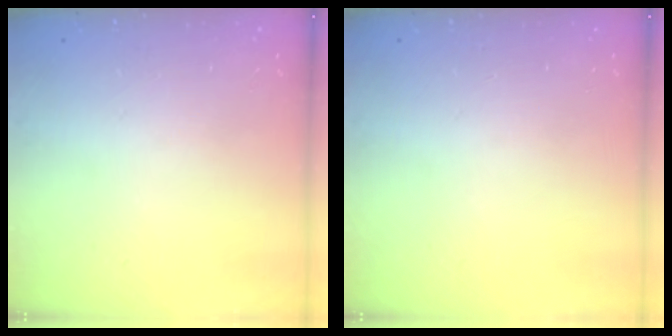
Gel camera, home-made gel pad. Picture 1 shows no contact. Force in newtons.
{"total": 0.0}